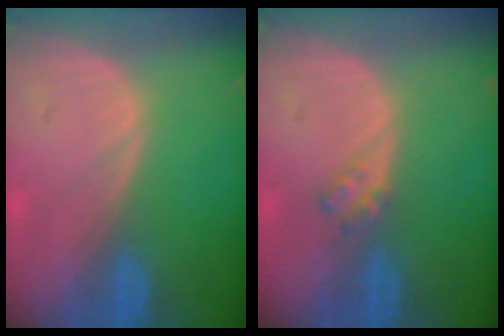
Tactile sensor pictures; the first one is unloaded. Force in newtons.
{"total": 2.0, "press": 2.0, "slide": 0.2}